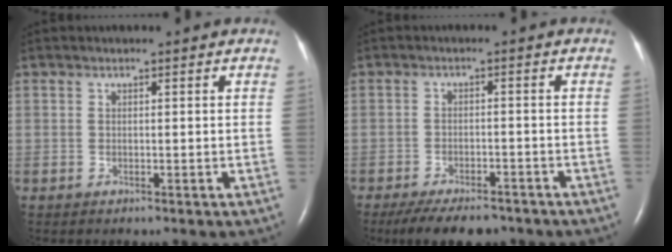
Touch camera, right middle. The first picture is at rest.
{"total": 9.6, "force": [-7.8, 3.3, 4.4], "torque": [-0.065, -0.009, -0.117]}